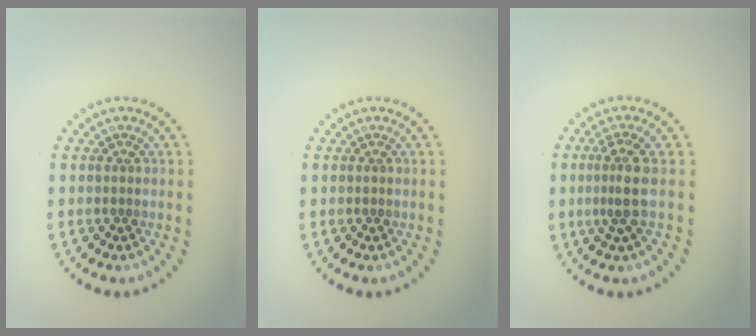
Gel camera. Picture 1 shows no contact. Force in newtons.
{"total": 0.0}
{"total": 2.6, "press": 2.0, "slide": 1.6}